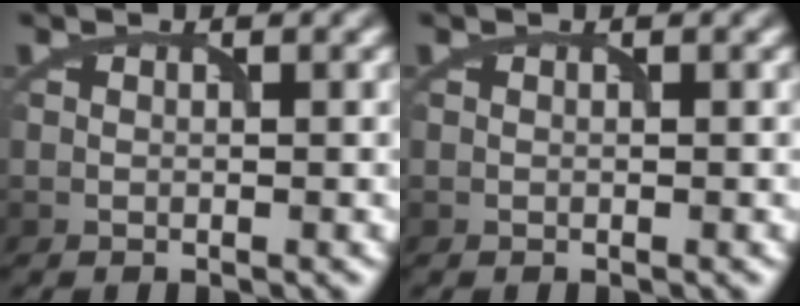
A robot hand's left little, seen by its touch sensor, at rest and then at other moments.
{"total": 0.0}